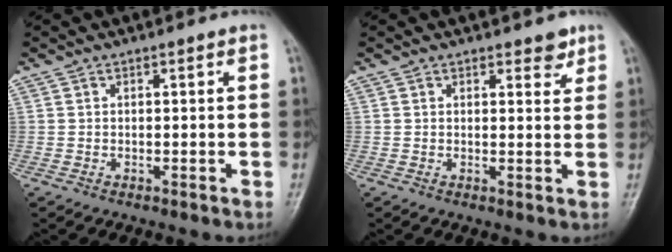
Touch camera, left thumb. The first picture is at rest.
{"total": 2.7, "force": [2.0, 1.3, 1.4], "torque": [-0.002, -0.012, 0.025]}